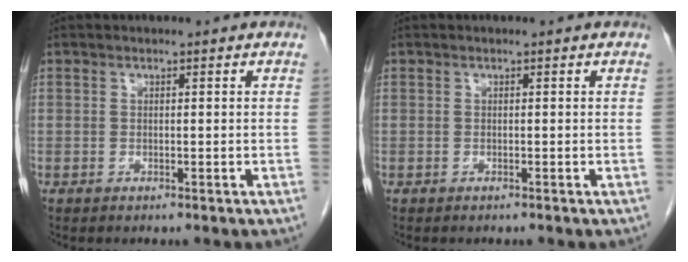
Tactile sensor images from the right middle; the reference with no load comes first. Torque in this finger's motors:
{"motor_torque": [0.50, 0.05, 0.01, 0.01]}